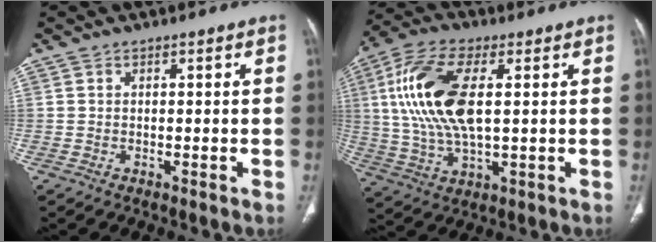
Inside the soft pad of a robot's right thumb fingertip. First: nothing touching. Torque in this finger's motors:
{"motor_torque": [-0.67, 2.11, 2.03, 0.18, 0.67]}